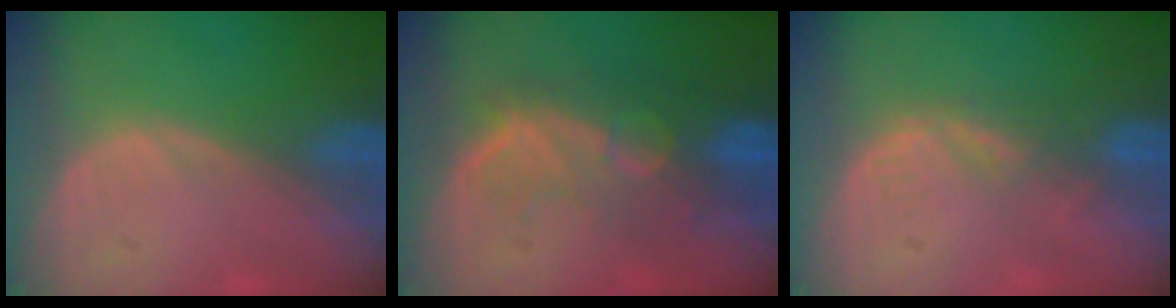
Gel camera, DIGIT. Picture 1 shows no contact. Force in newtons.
{"total": 10.0, "press": 8.5, "slide": 5.3}
{"total": 2.8, "press": 2.2, "slide": 1.7}